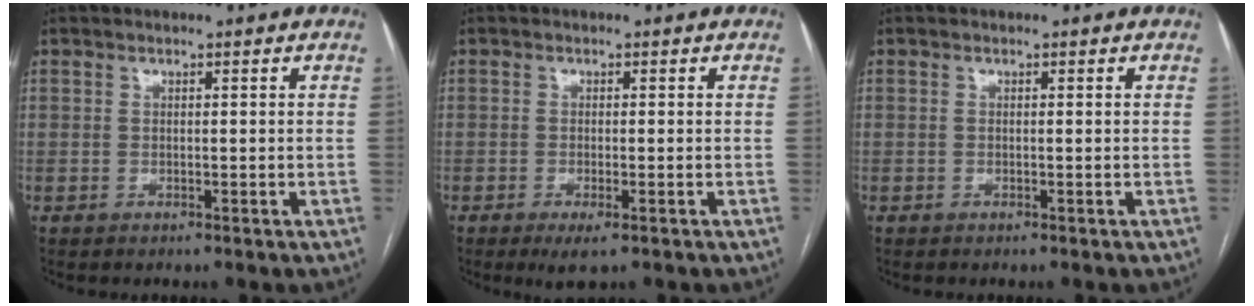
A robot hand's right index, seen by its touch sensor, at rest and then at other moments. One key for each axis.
{"total": 2.7, "fx": -1.4, "fy": 0.7, "fz": 2.2, "tx": -0.037, "ty": -0.005, "tz": -0.018}
{"total": 0.0}